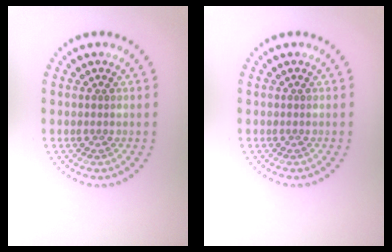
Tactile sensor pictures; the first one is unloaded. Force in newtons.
{"total": 0.0}